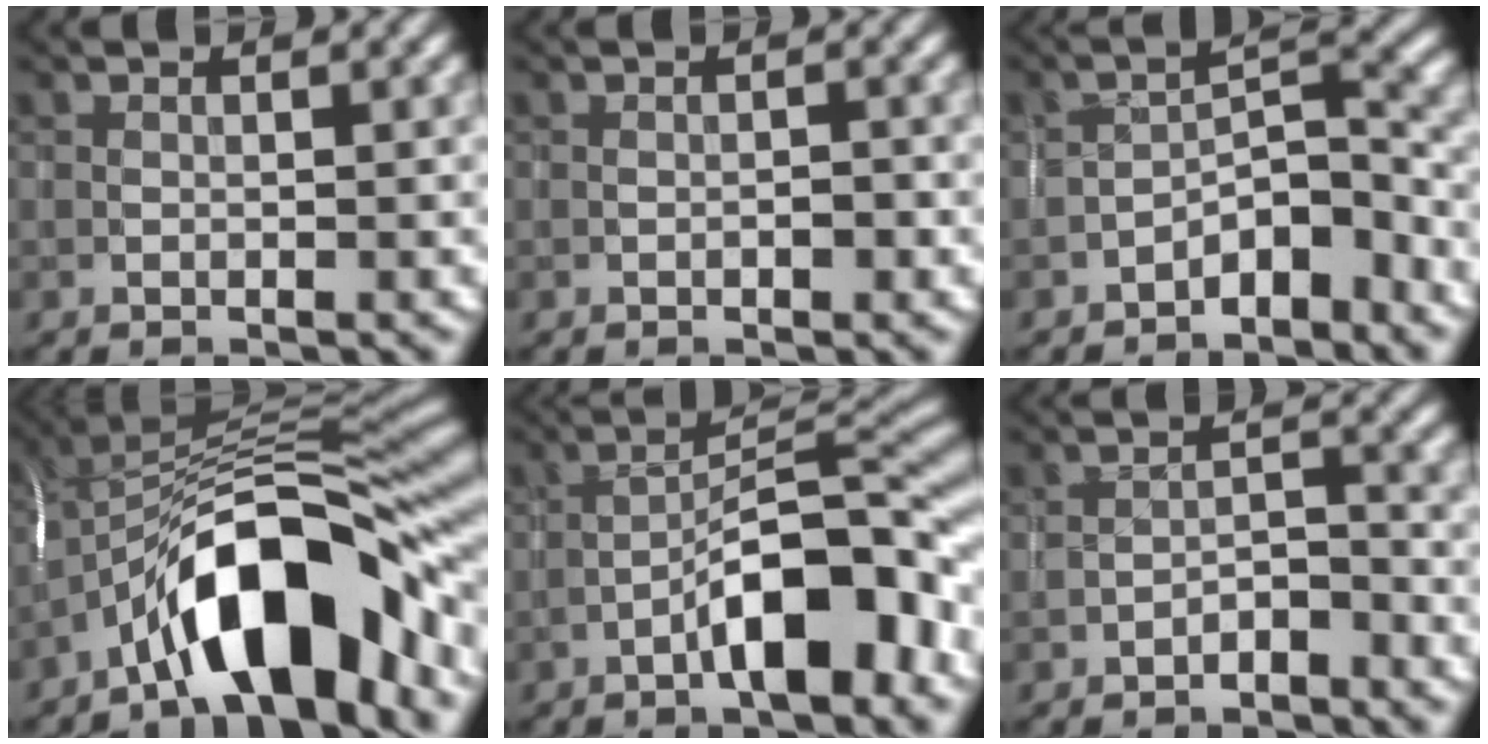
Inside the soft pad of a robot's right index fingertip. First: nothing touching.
{"total": 0.8, "force": [-0.4, 0.3, 0.7], "torque": [-0.011, 0.001, -0.006]}
{"total": 4.1, "force": [-3.0, 1.5, 2.4], "torque": [-0.030, 0.019, -0.057]}
{"total": 12.4, "force": [-6.2, 4.2, 9.9], "torque": [-0.139, 0.021, -0.114]}
{"total": 8.6, "force": [-3.9, 2.5, 7.2], "torque": [-0.103, 0.027, -0.066]}
{"total": 1.6, "force": [-1.5, 0.4, 0.6], "torque": [-0.009, 0.010, -0.028]}